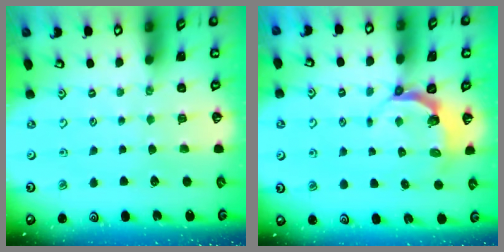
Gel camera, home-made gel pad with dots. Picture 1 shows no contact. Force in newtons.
{"total": 4.7, "press": 3.7, "slide": 2.8}